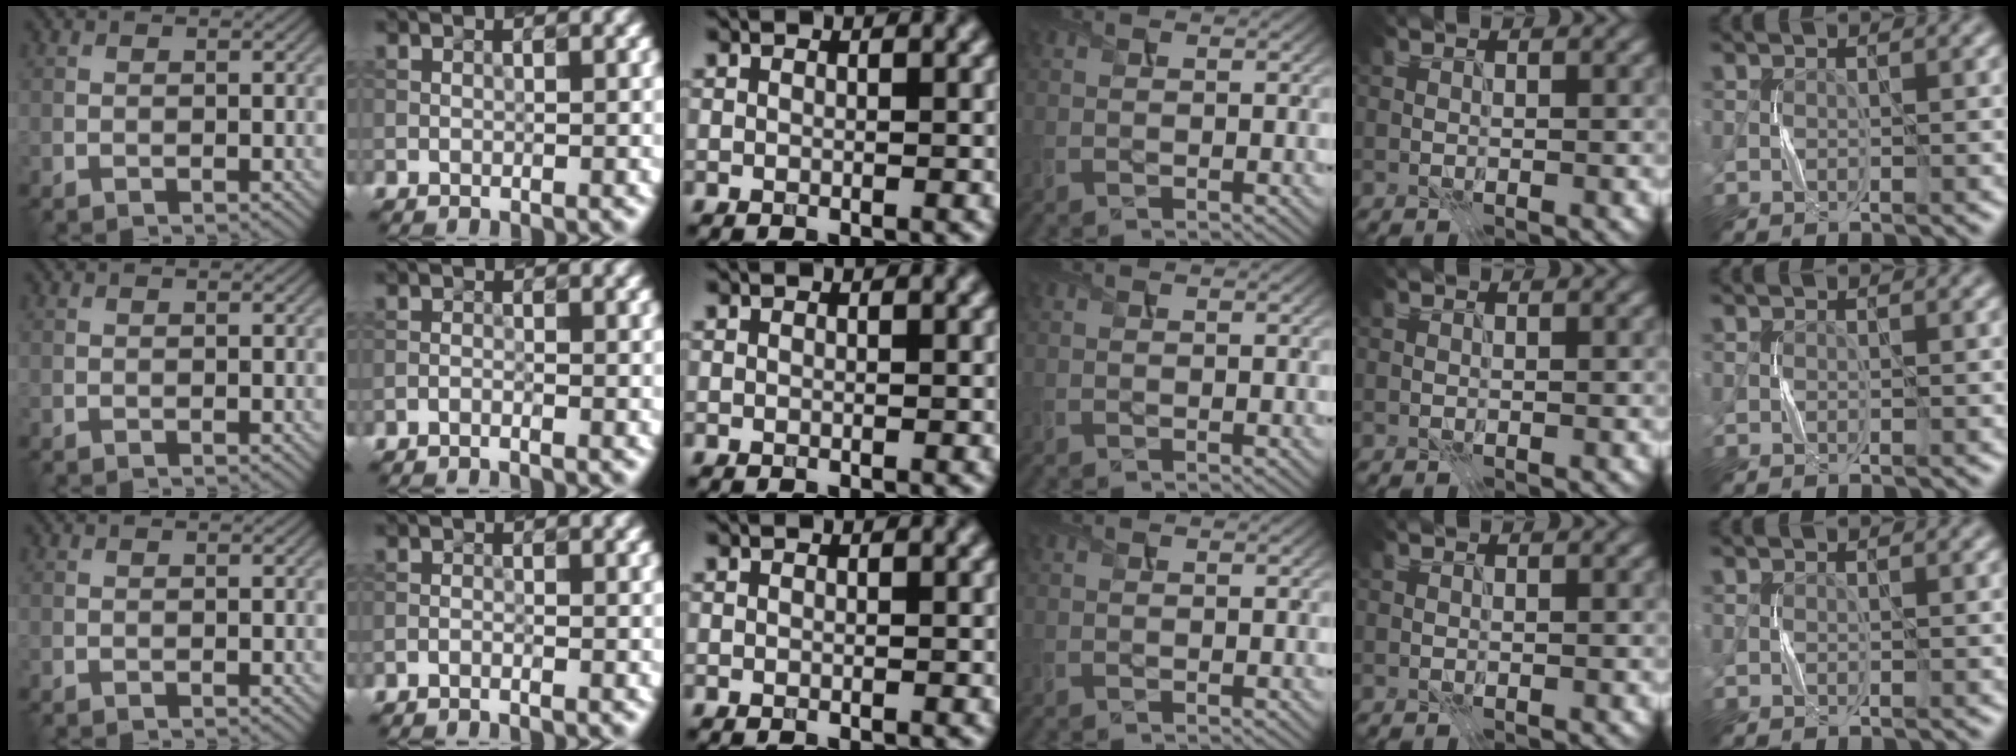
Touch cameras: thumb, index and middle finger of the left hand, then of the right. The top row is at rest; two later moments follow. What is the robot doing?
{"motion": "press", "object": "sticky note"}